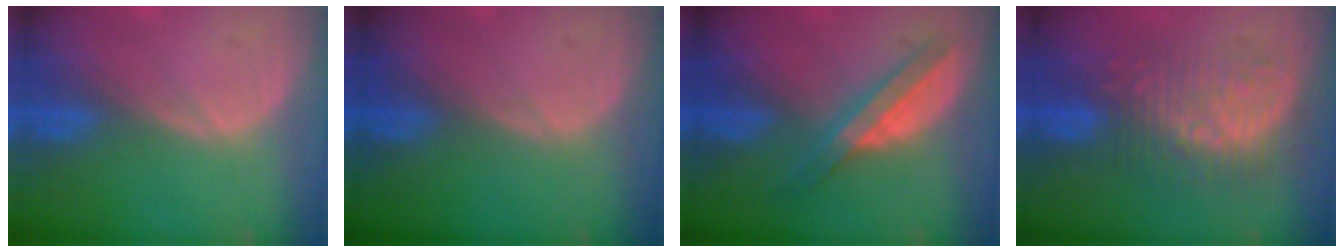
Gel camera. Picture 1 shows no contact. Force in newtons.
{"total": 0.0}
{"total": 5.4, "press": 5.3, "slide": 1.3}
{"total": 9.2, "press": 8.4, "slide": 3.9}